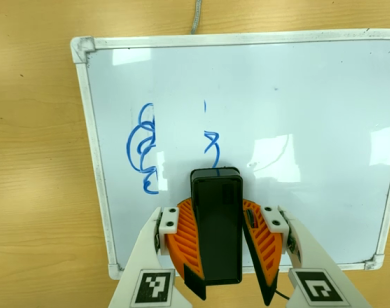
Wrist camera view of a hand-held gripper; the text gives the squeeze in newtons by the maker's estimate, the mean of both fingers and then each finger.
{"total": 9.8, "left": 10.3, "right": 9.3}